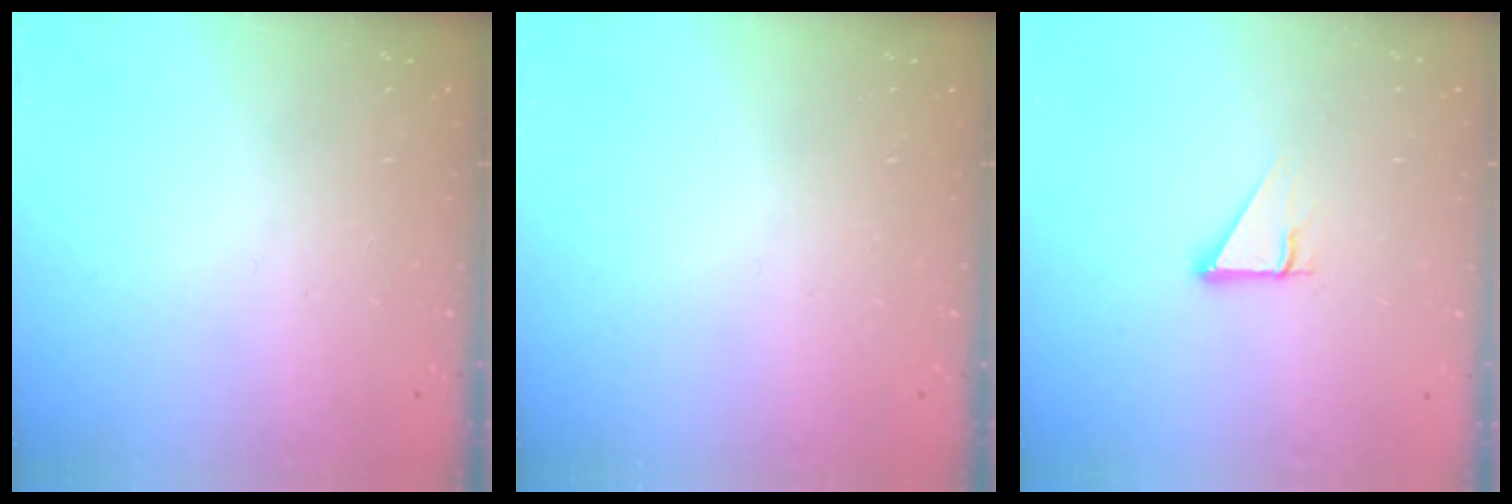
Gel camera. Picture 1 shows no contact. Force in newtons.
{"total": 0.0}
{"total": 3.3, "press": 3.3, "slide": 0.2}